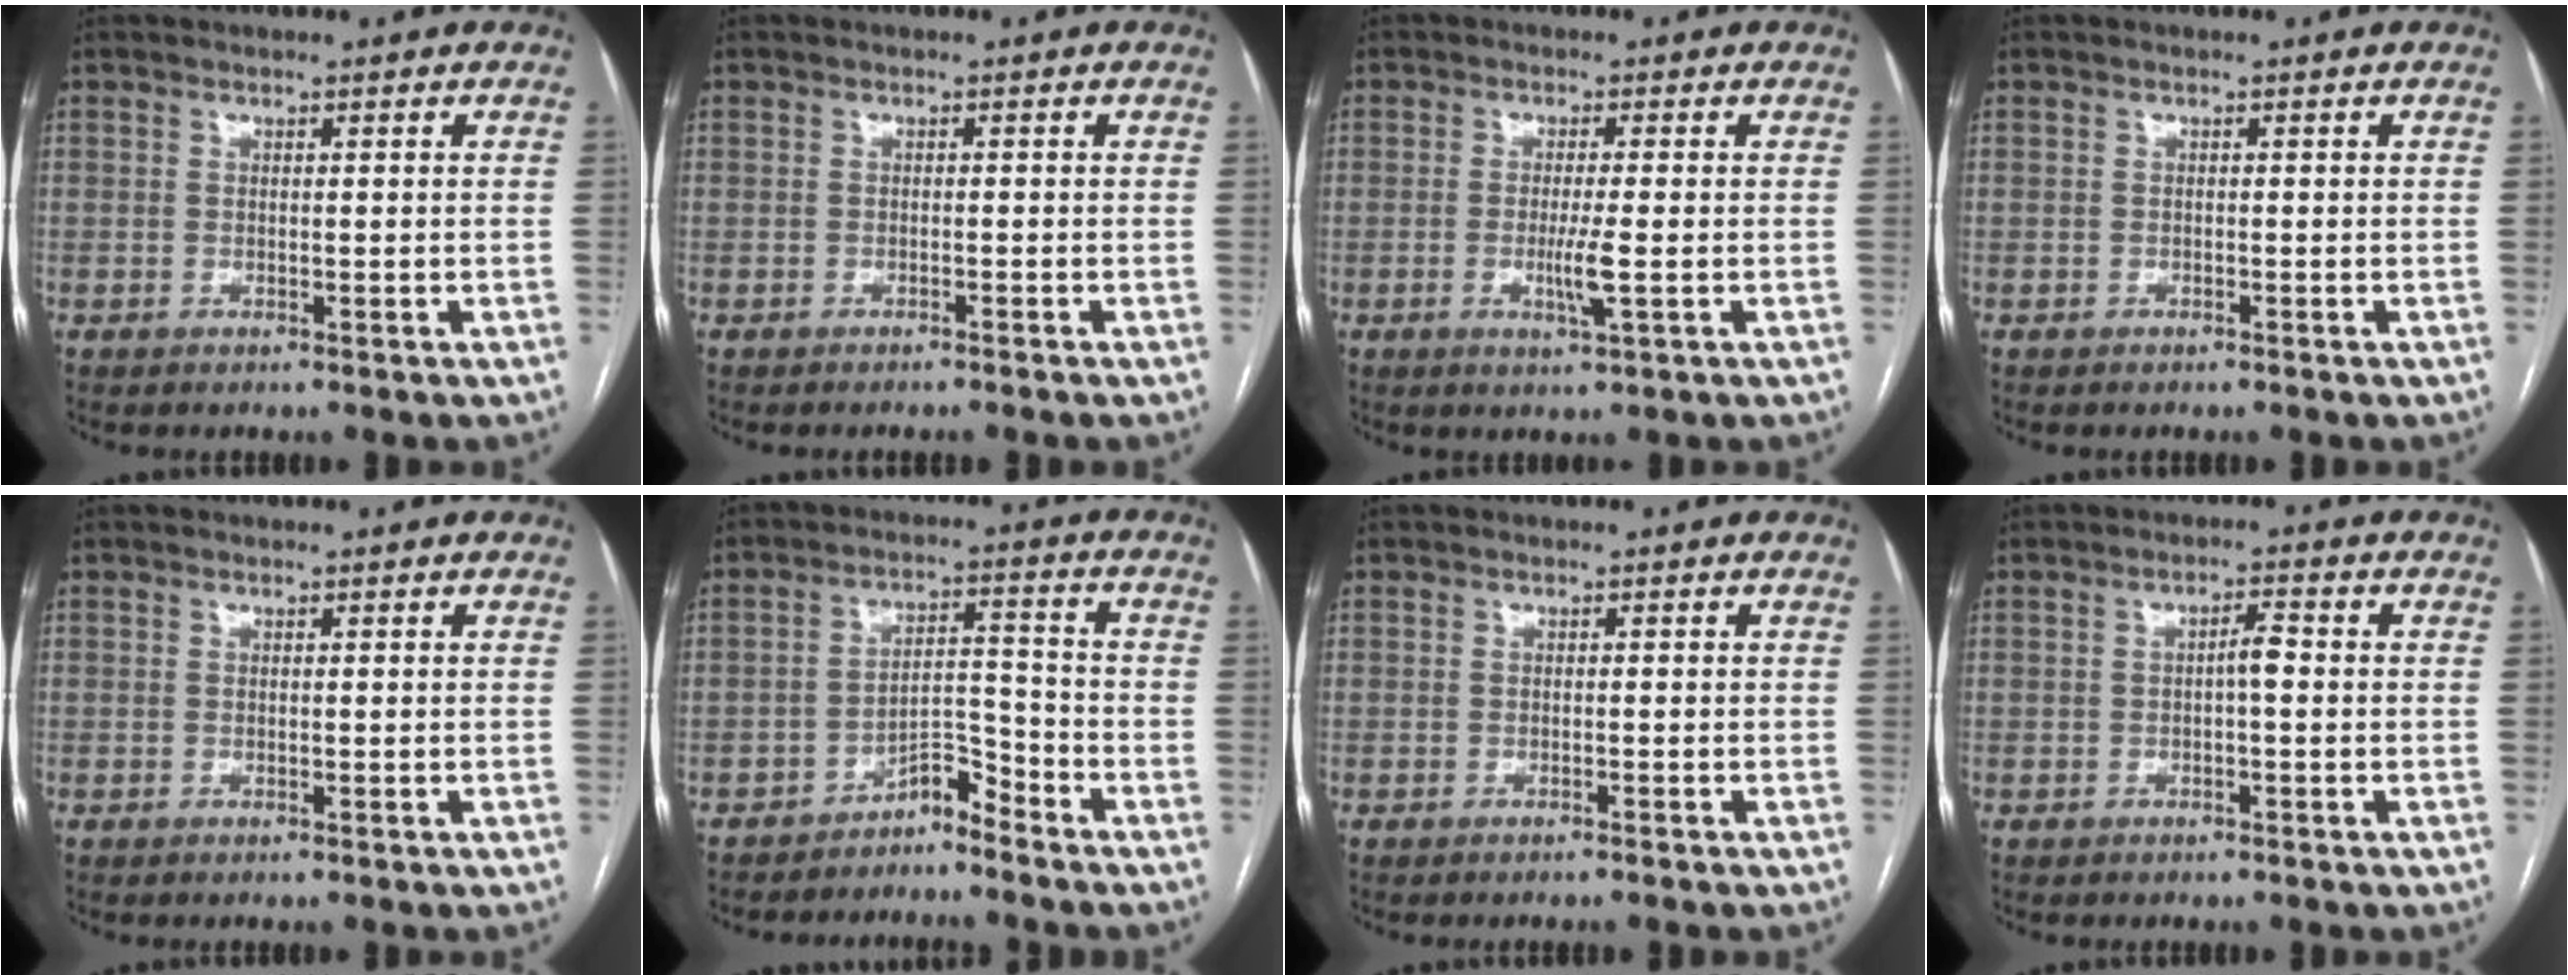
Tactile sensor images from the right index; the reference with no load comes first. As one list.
[{"total": 1.3, "force": [-1.2, -0.4, 0.5], "torque": [-0.009, 0.003, -0.017]}, {"total": 3.9, "force": [-0.8, -0.2, 3.8], "torque": [-0.074, -0.010, -0.015]}, {"total": 0.0}, {"total": 0.0}, {"total": 4.3, "force": [-4.0, 0.9, 1.3], "torque": [-0.010, 0.011, -0.072]}, {"total": 0.8, "force": [-0.7, -0.2, 0.3], "torque": [-0.007, 0.001, -0.012]}, {"total": 2.4, "force": [-0.2, 0.4, 2.3], "torque": [-0.037, 0.005, -0.005]}]